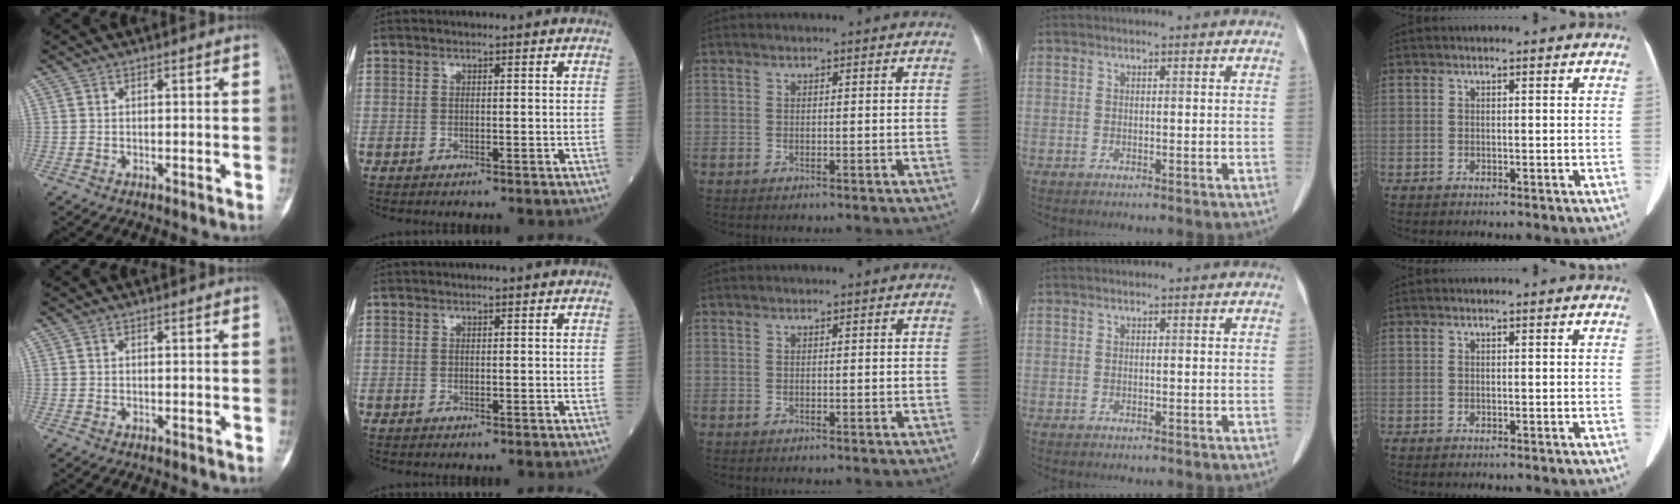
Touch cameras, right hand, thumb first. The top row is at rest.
{}